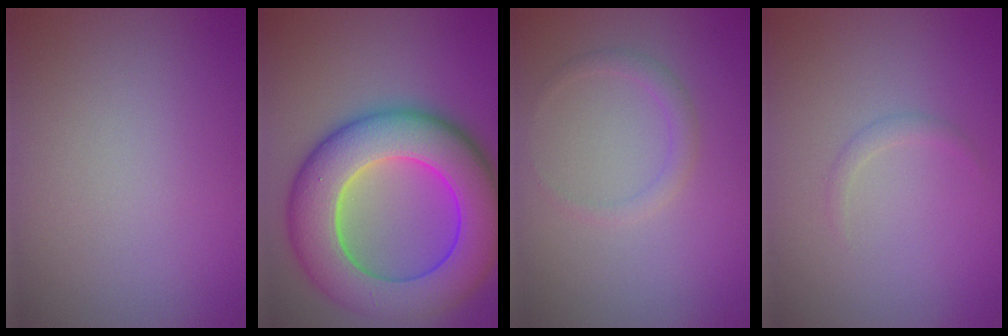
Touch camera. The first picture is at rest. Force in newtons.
{"total": 12.5, "press": 12.5, "slide": 0.3}
{"total": 1.3, "press": 1.3, "slide": 0.1}
{"total": 0.7, "press": 0.7, "slide": 0.0}